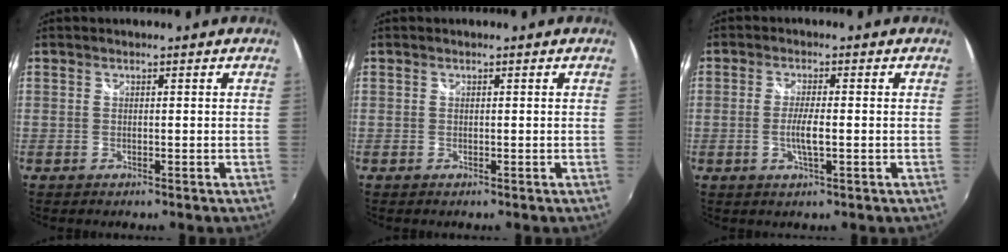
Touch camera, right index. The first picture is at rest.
{"total": 0.0}
{"total": 3.9, "force": [-0.8, 0.5, 3.8], "torque": [-0.071, -0.007, -0.014]}